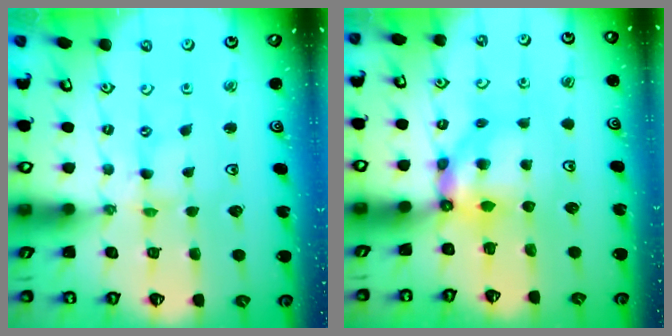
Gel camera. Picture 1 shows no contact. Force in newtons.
{"total": 6.3, "press": 6.3, "slide": 0.3}